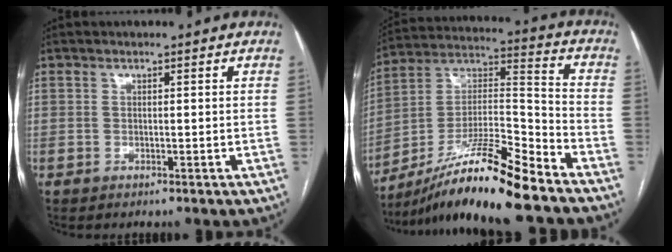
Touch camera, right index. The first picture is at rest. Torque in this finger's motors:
{"motor_torque": [1.11, -1.03, 0.88, 0.21]}